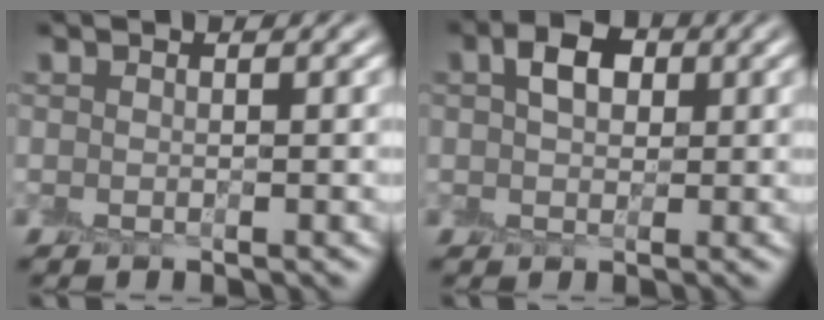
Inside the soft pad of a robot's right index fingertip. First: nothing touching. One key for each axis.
{"total": 3.0, "fx": 1.0, "fy": 2.1, "fz": 1.9, "tx": -0.037, "ty": 0.010, "tz": 0.011}